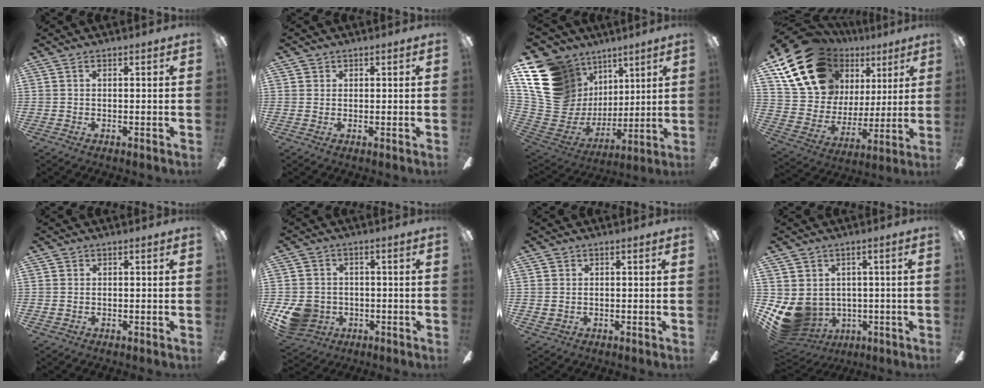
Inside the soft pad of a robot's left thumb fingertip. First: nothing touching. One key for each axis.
{"total": 1.0, "fx": 0.6, "fy": 0.9, "fz": 0.0, "tx": -0.001, "ty": 0.003, "tz": 0.011}
{"total": 20.3, "fx": 8.4, "fy": 16.2, "fz": 8.8, "tx": -0.205, "ty": -0.061, "tz": 0.181}
{"total": 22.6, "fx": 13.5, "fy": 14.7, "fz": 10.6, "tx": -0.221, "ty": -0.076, "tz": 0.258}
{"total": 0.7, "fx": 0.0, "fy": 0.7, "fz": 0.0, "tx": -0.001, "ty": 0.004, "tz": -0.001}
{"total": 9.9, "fx": -3.3, "fy": 8.5, "fz": 4.0, "tx": -0.094, "ty": 0.018, "tz": -0.059}
{"total": 1.3, "fx": 0.4, "fy": 1.2, "fz": 0.1, "tx": -0.004, "ty": 0.003, "tz": 0.005}
{"total": 9.6, "fx": -2.0, "fy": 8.7, "fz": 3.7, "tx": -0.110, "ty": -0.004, "tz": -0.026}